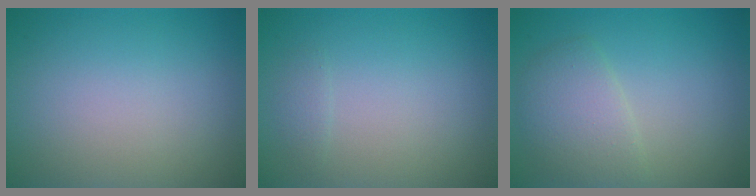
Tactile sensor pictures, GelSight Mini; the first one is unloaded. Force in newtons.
{"total": 0.6, "press": 0.6, "slide": 0.0}
{"total": 3.2, "press": 3.2, "slide": 0.2}